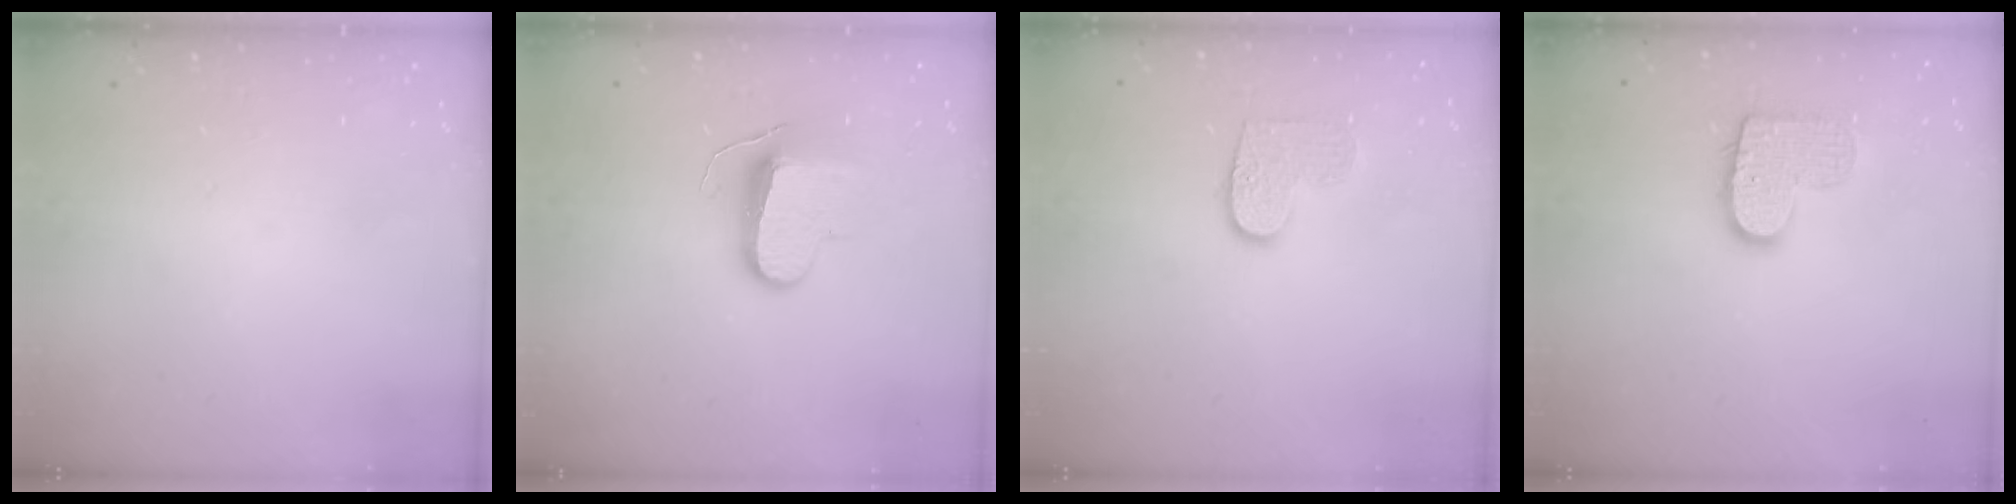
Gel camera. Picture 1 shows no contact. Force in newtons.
{"total": 9.5, "press": 9.5, "slide": 0.1}
{"total": 7.4, "press": 7.4, "slide": 0.2}
{"total": 11.2, "press": 11.2, "slide": 0.7}